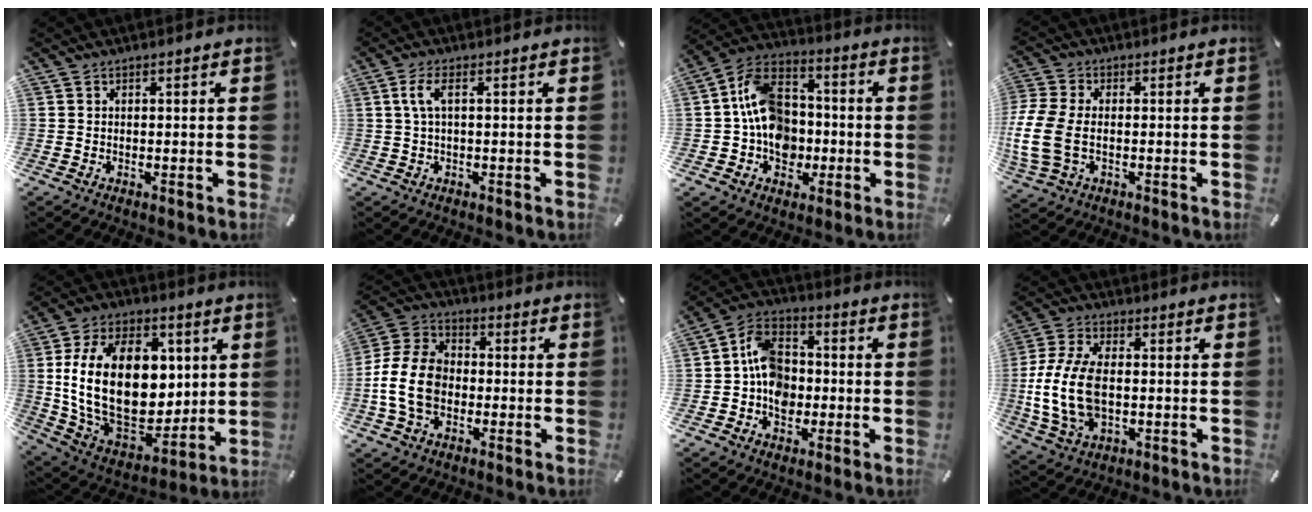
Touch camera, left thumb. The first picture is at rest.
{"total": 4.2, "force": [0.6, 0.9, 4.0], "torque": [-0.086, -0.002, 0.008]}
{"total": 13.4, "force": [-1.5, 11.1, 7.2], "torque": [-0.152, 0.022, -0.025]}
{"total": 9.9, "force": [-1.4, 6.3, 7.5], "torque": [-0.174, -0.006, -0.020]}
{"total": 26.5, "force": [3.7, 17.4, 19.6], "torque": [-0.367, -0.029, 0.076]}
{"total": 12.8, "force": [-2.8, 9.6, 8.0], "torque": [-0.189, 0.018, -0.050]}
{"total": 10.3, "force": [-1.4, 8.5, 5.7], "torque": [-0.118, 0.025, -0.022]}
{"total": 13.6, "force": [-1.3, 8.4, 10.7], "torque": [-0.243, -0.005, -0.022]}